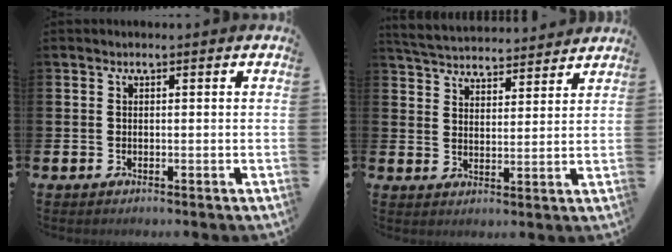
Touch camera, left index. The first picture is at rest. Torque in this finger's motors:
{"motor_torque": [1.04, -1.10, 0.22, 0.13]}